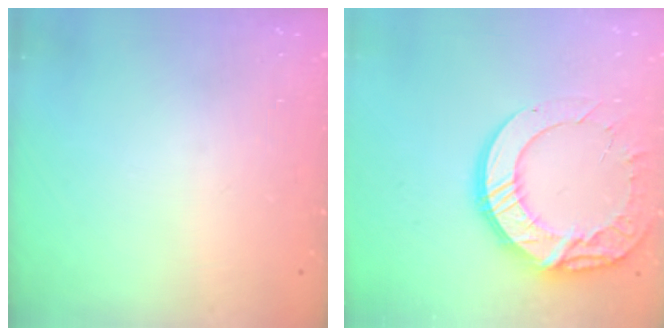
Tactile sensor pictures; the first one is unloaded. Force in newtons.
{"total": 15.9, "press": 15.9, "slide": 1.3}